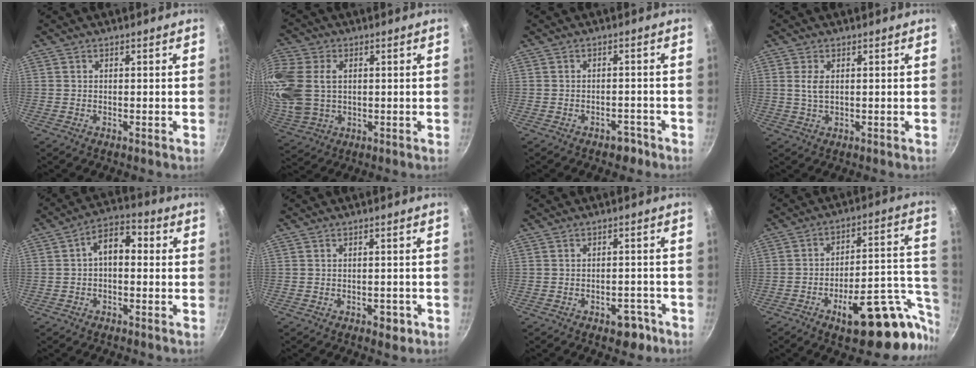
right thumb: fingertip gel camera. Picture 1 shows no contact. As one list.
[{"total": 19.7, "force": [2.3, 14.3, 13.4], "torque": [-0.360, 0.014, 0.059]}, {"total": 2.7, "force": [-1.9, 1.5, 1.0], "torque": [-0.003, 0.017, -0.025]}, {"total": 3.0, "force": [0.6, 1.6, 2.5], "torque": [-0.057, -0.001, 0.014]}, {"total": 6.9, "force": [0.1, 4.2, 5.5], "torque": [-0.068, 0.030, -0.011]}, {"total": 2.7, "force": [-1.4, 1.5, 1.8], "torque": [-0.014, 0.008, -0.015]}, {"total": 4.6, "force": [-2.8, 2.6, 2.6], "torque": [-0.014, 0.024, -0.036]}, {"total": 21.8, "force": [-11.4, 7.4, 17.1], "torque": [-0.137, 0.108, -0.153]}]